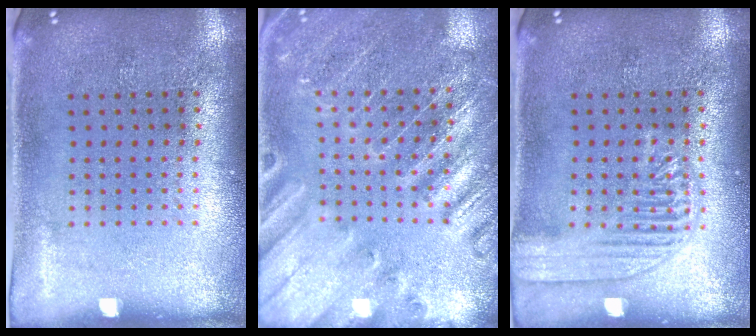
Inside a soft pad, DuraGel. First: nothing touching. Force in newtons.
{"total": 2.6, "press": 2.6, "slide": 0.2}
{"total": 2.5, "press": 2.5, "slide": 0.3}